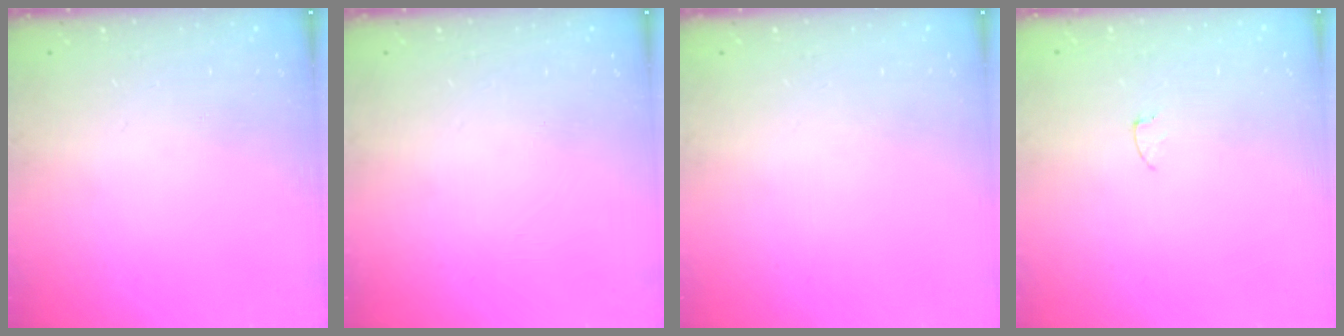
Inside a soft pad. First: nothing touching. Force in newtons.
{"total": 0.0}
{"total": 0.0}
{"total": 2.6, "press": 2.6, "slide": 0.2}